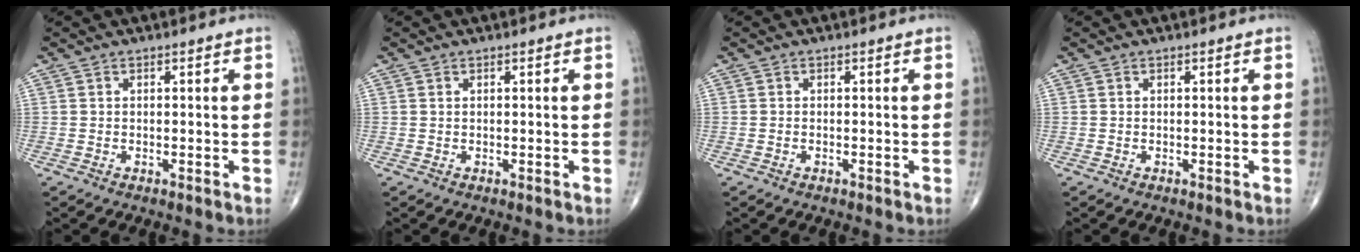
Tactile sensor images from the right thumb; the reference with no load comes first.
{"total": 0.0}
{"total": 0.0}
{"total": 0.0}